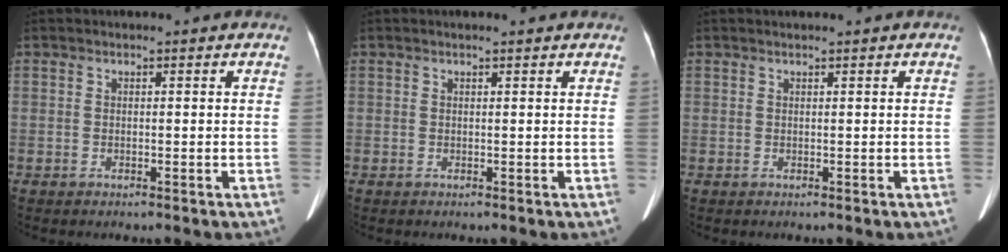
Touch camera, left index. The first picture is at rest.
{"total": 2.3, "force": [2.1, 0.0, 1.0], "torque": [-0.014, 0.014, 0.023]}
{"total": 1.2, "force": [1.0, -0.2, 0.5], "torque": [-0.007, 0.014, 0.022]}